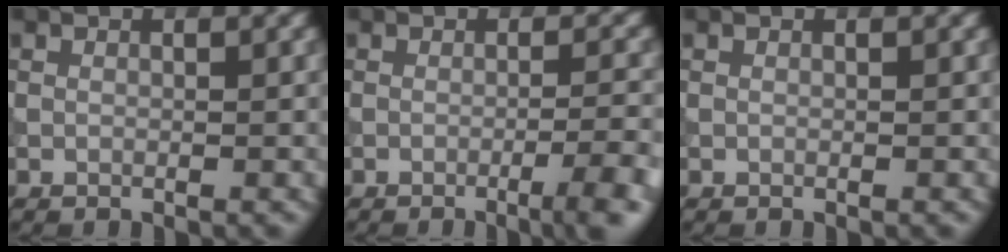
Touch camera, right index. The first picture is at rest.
{"total": 4.5, "force": [-2.1, 0.8, 3.8], "torque": [-0.047, 0.007, -0.038]}
{"total": 0.0}